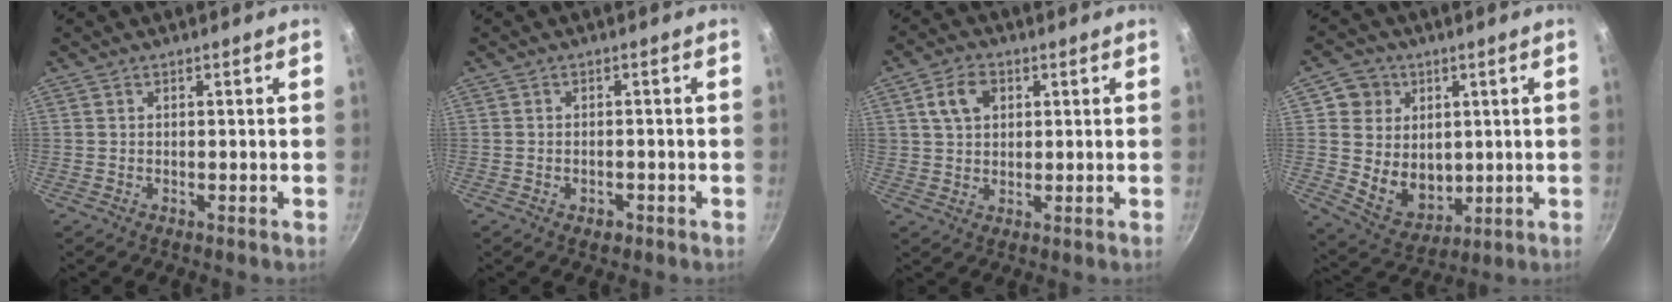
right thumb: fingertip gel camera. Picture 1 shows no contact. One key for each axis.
{"total": 2.2, "fx": -1.1, "fy": 1.4, "fz": 1.2, "tx": -0.017, "ty": 0.006, "tz": -0.013}
{"total": 6.3, "fx": 2.1, "fy": 4.5, "fz": 3.8, "tx": -0.052, "ty": 0.006, "tz": 0.036}
{"total": 11.8, "fx": 2.7, "fy": 10.5, "fz": 4.7, "tx": -0.040, "ty": -0.018, "tz": 0.064}